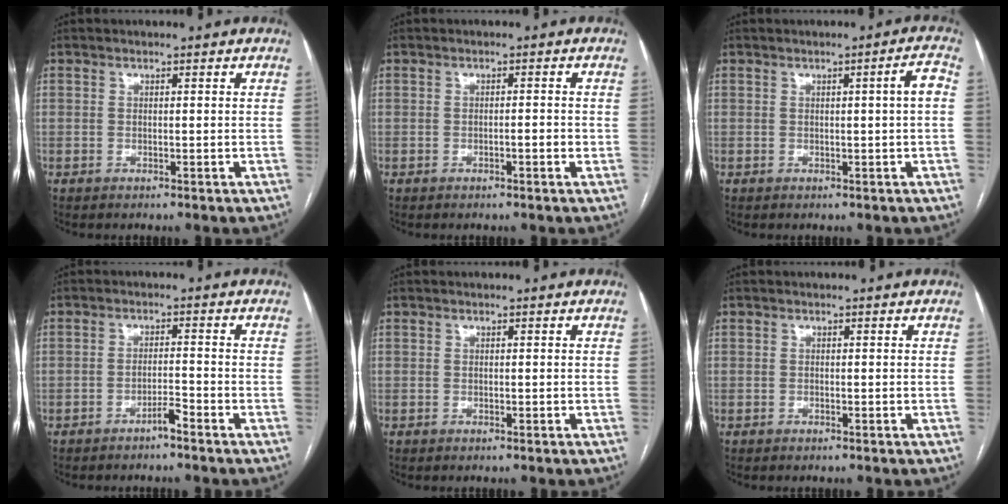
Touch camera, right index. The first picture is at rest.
{"total": 1.3, "force": [-0.5, 0.3, 1.2], "torque": [-0.018, 0.002, -0.008]}
{"total": 2.6, "force": [0.0, -0.4, 2.5], "torque": [-0.034, 0.003, 0.002]}
{"total": 2.2, "force": [-1.8, 0.0, 1.3], "torque": [-0.020, 0.000, -0.032]}
{"total": 0.0}
{"total": 0.0}